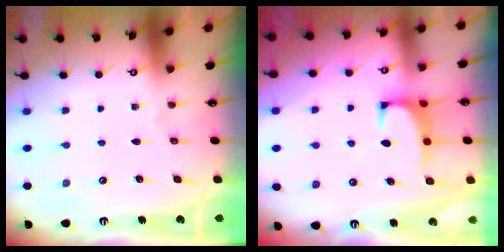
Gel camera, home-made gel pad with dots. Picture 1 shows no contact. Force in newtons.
{"total": 0.8, "press": 0.6, "slide": 0.6}